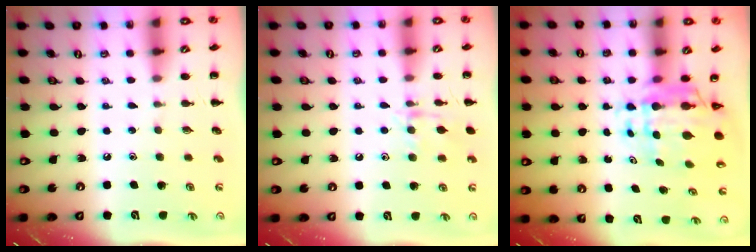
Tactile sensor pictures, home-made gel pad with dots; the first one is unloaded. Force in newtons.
{"total": 9.6, "press": 9.5, "slide": 0.8}
{"total": 7.9, "press": 7.5, "slide": 2.6}